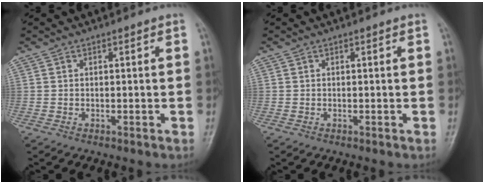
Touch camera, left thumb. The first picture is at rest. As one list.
[{"total": 0.0}]